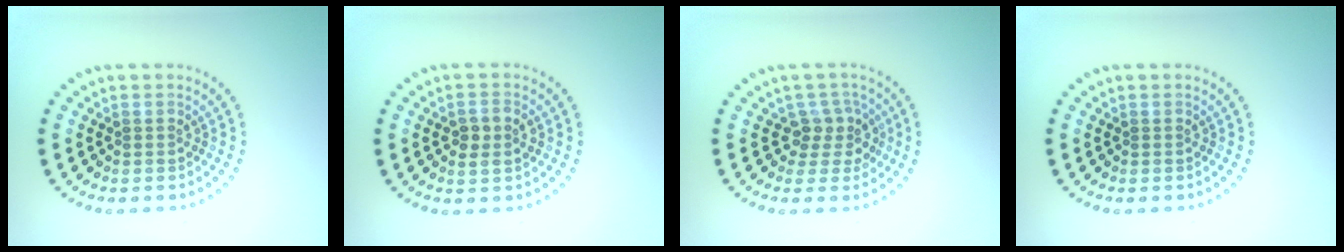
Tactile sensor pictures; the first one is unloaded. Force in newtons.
{"total": 2.0, "press": 2.0, "slide": 0.2}
{"total": 2.6, "press": 2.0, "slide": 1.5}
{"total": 0.0}